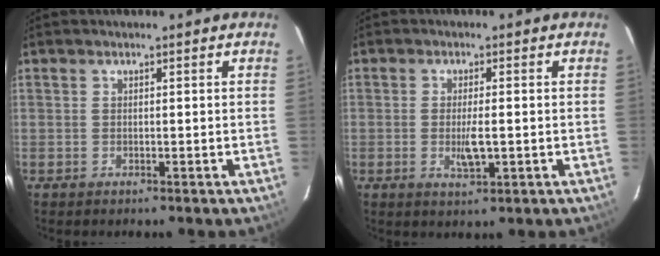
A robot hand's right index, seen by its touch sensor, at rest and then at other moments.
{"total": 3.9, "force": [-0.7, 1.1, 3.7], "torque": [-0.065, -0.009, -0.008]}